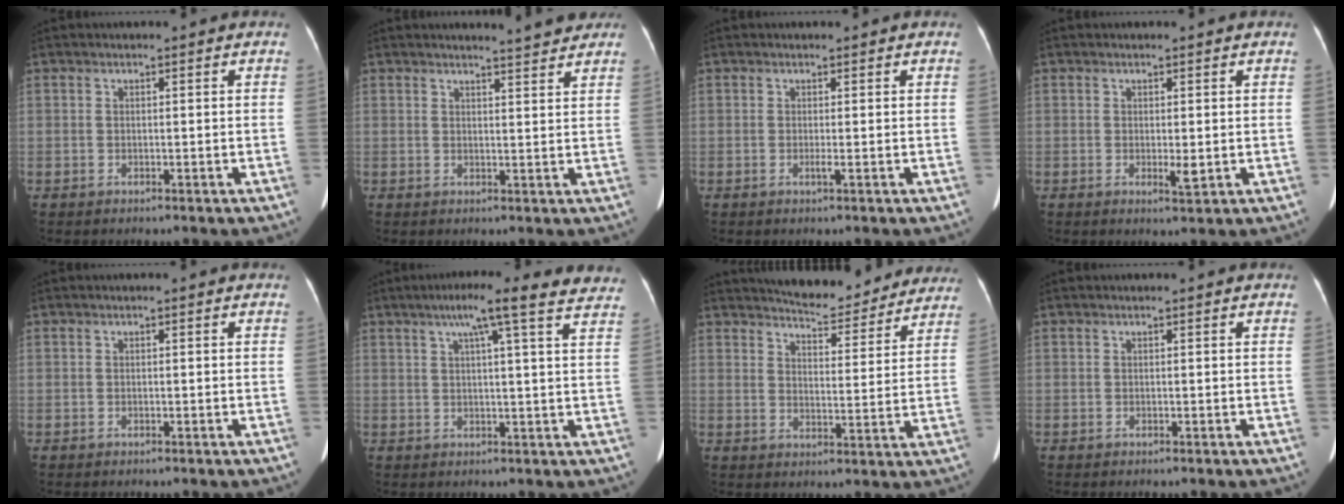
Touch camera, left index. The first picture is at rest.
{"total": 4.3, "force": [4.2, 0.1, 1.1], "torque": [-0.027, -0.004, 0.050]}
{"total": 0.9, "force": [0.3, -0.1, 0.8], "torque": [-0.019, 0.005, 0.005]}
{"total": 1.9, "force": [0.3, 0.5, 1.8], "torque": [-0.028, -0.004, 0.008]}
{"total": 0.0}
{"total": 15.3, "force": [12.3, 0.3, 9.1], "torque": [-0.133, 0.022, 0.141]}
{"total": 14.9, "force": [14.0, 3.0, 4.2], "torque": [-0.045, -0.011, 0.172]}
{"total": 0.0}